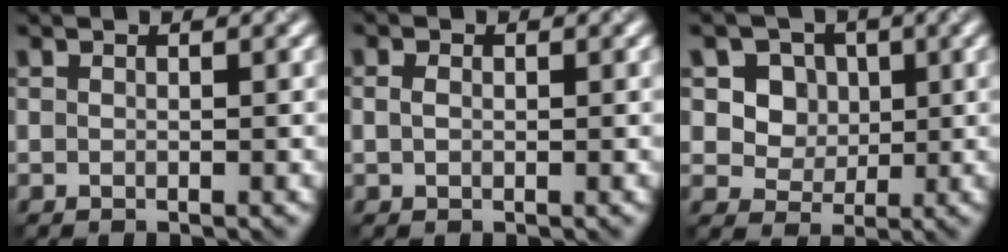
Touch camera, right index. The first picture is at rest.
{"total": 1.1, "force": [0.2, 0.9, 0.7], "torque": [-0.015, 0.002, 0.002]}
{"total": 6.4, "force": [2.3, 5.3, 2.7], "torque": [-0.051, 0.005, 0.038]}